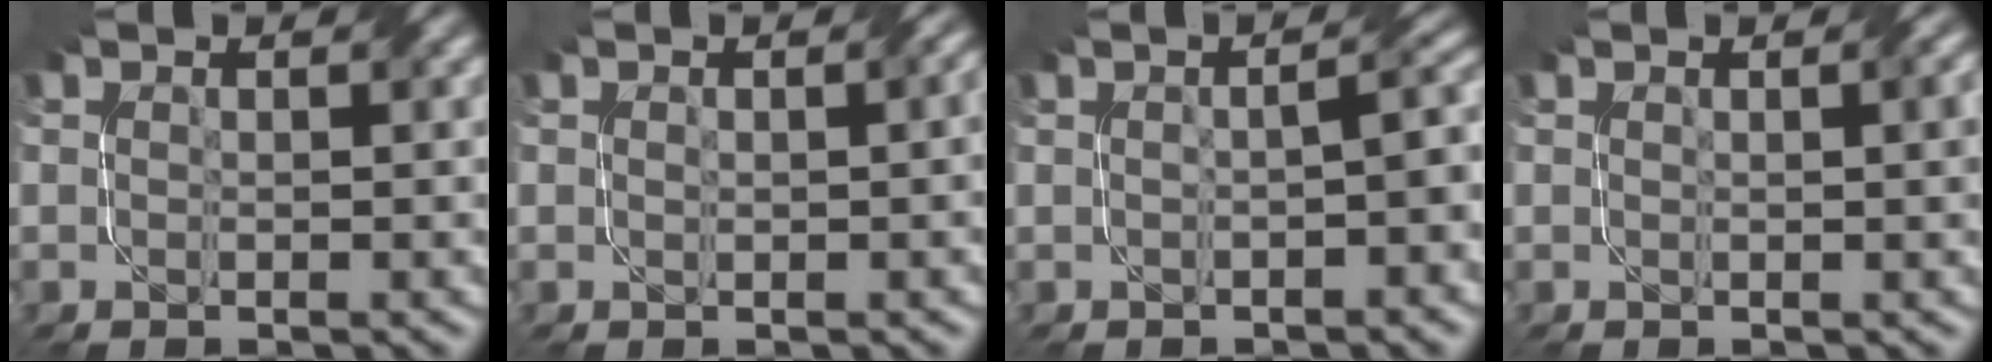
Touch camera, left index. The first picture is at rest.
{"total": 1.9, "force": [0.2, 0.7, 1.8], "torque": [-0.022, 0.003, 0.008]}
{"total": 3.7, "force": [-0.4, 1.0, 3.5], "torque": [-0.040, 0.015, -0.004]}
{"total": 2.8, "force": [0.6, 0.9, 2.6], "torque": [-0.022, 0.007, 0.006]}